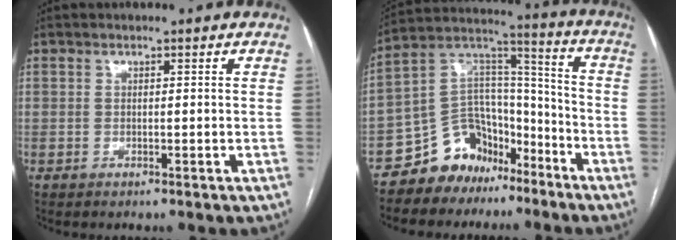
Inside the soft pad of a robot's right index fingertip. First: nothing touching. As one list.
[{"total": 12.4, "force": [-8.9, 8.0, 3.3], "torque": [-0.063, 0.078, -0.156]}]